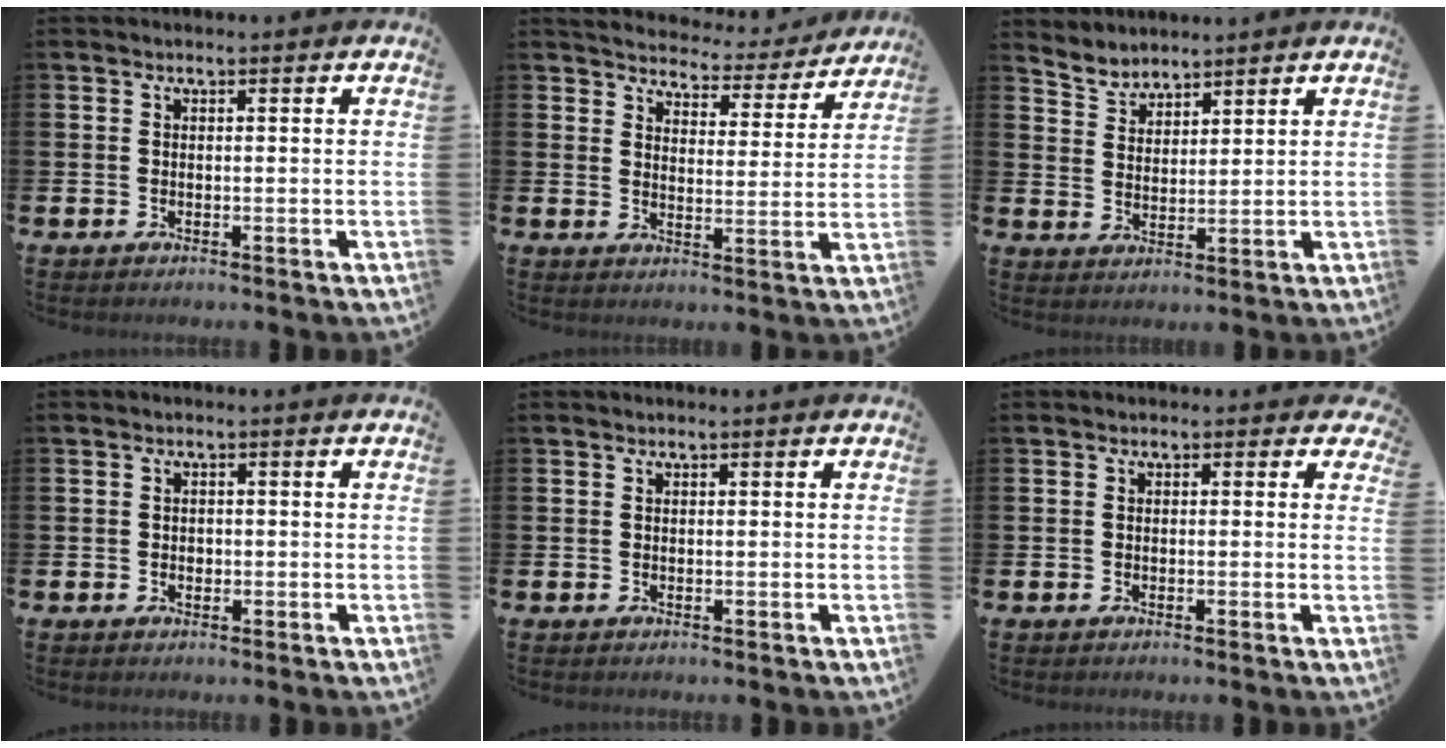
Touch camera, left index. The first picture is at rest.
{"total": 4.6, "force": [4.5, 1.2, 0.2], "torque": [-0.013, -0.045, 0.071]}
{"total": 3.6, "force": [3.5, 0.7, -0.4], "torque": [-0.009, -0.017, 0.067]}
{"total": 0.9, "force": [-0.1, 0.8, 0.4], "torque": [-0.005, 0.004, -0.004]}
{"total": 0.0}
{"total": 0.7, "force": [-0.2, 0.6, 0.3], "torque": [0.000, 0.005, -0.007]}